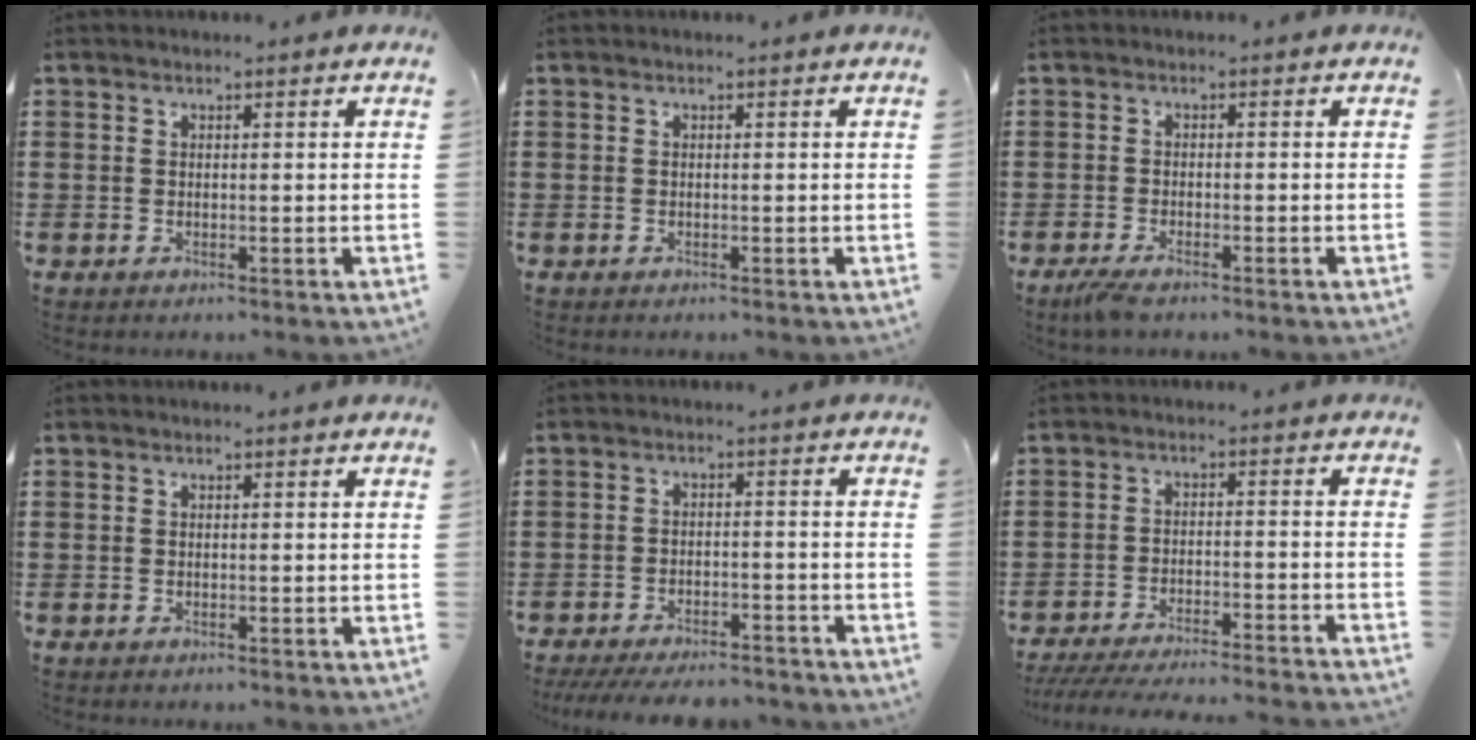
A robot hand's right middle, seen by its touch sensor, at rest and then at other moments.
{"total": 0.0}
{"total": 2.1, "force": [-1.6, 0.2, 1.3], "torque": [-0.030, -0.001, -0.032]}
{"total": 0.0}
{"total": 4.5, "force": [-4.3, 0.4, 1.3], "torque": [-0.026, -0.003, -0.087]}
{"total": 5.2, "force": [-5.0, -0.1, 1.4], "torque": [-0.028, -0.009, -0.098]}